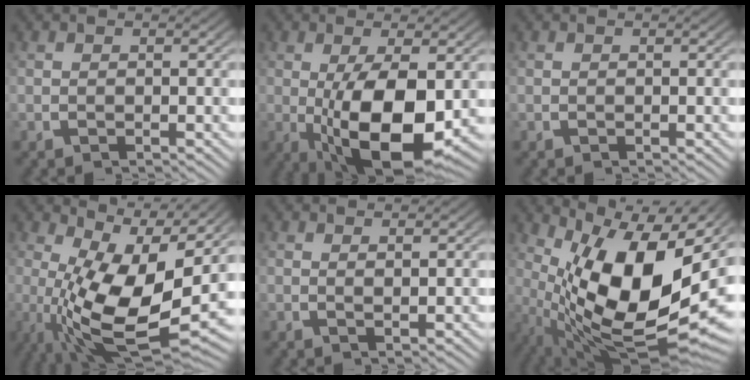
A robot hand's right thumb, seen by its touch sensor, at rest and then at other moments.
{"total": 12.3, "force": [-2.2, 6.0, 10.5], "torque": [-0.197, -0.052, -0.005]}
{"total": 0.0}
{"total": 13.8, "force": [0.3, 6.8, 12.0], "torque": [-0.232, -0.061, 0.035]}
{"total": 1.0, "force": [0.7, 0.0, 0.7], "torque": [-0.009, -0.004, 0.017]}
{"total": 21.3, "force": [-0.4, 11.6, 17.9], "torque": [-0.306, -0.056, 0.034]}